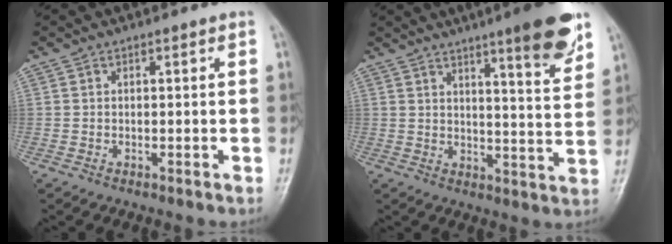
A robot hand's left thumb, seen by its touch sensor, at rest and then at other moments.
{"total": 12.3, "force": [7.9, 1.7, 9.4], "torque": [-0.109, -0.047, 0.109]}